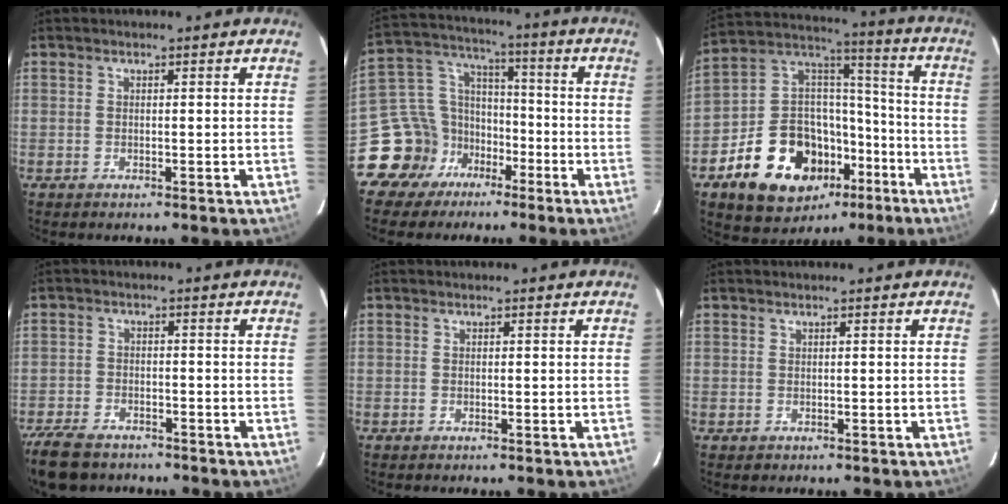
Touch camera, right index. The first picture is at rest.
{"total": 12.5, "force": [-7.1, 9.9, 3.1], "torque": [-0.081, 0.055, -0.118]}
{"total": 21.9, "force": [-10.7, 15.5, 11.3], "torque": [-0.245, 0.048, -0.151]}
{"total": 10.1, "force": [-7.9, 4.9, 4.0], "torque": [-0.118, -0.011, -0.139]}
{"total": 0.0}
{"total": 0.7, "force": [0.1, 0.7, 0.0], "torque": [0.003, 0.003, 0.002]}